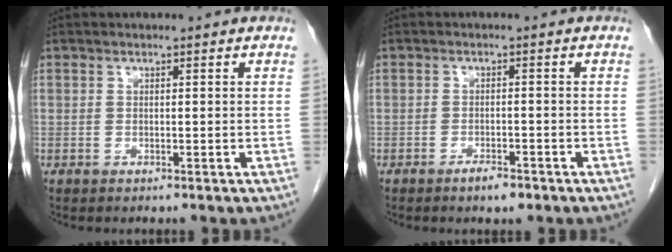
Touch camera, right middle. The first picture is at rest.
{"total": 2.6, "force": [-1.9, 0.7, 1.7], "torque": [-0.032, -0.002, -0.028]}